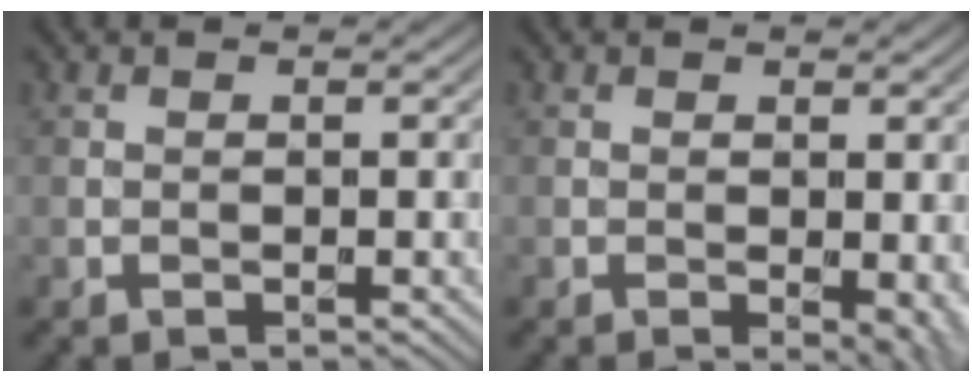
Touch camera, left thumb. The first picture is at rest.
{"total": 3.3, "force": [-0.8, 1.4, 2.9], "torque": [-0.035, -0.011, -0.007]}